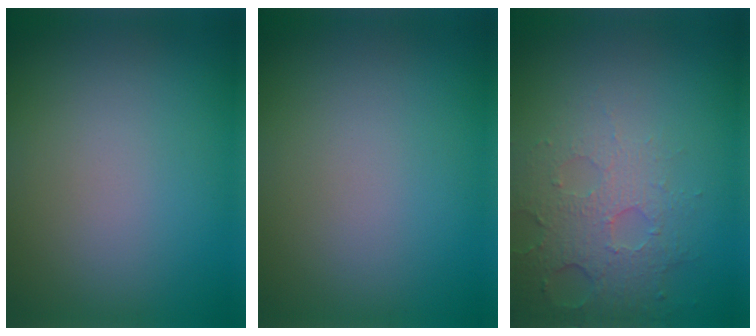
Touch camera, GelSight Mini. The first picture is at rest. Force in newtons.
{"total": 0.0}
{"total": 4.9, "press": 3.4, "slide": 3.5}